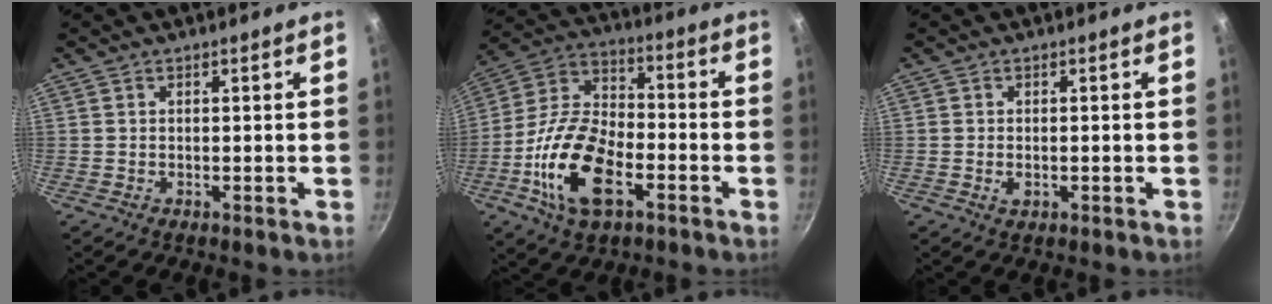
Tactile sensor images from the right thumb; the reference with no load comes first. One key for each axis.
{"total": 18.6, "fx": -6.6, "fy": 9.9, "fz": 14.4, "tx": -0.266, "ty": 0.034, "tz": -0.137}
{"total": 1.8, "fx": -0.4, "fy": 1.1, "fz": 1.4, "tx": -0.023, "ty": -0.001, "tz": -0.007}